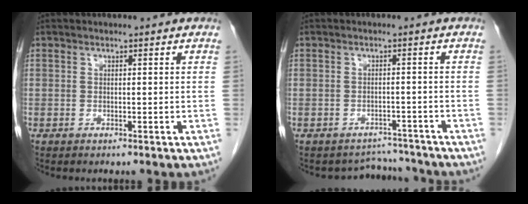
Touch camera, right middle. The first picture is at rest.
{"total": 3.8, "force": [-3.6, 0.9, -1.2], "torque": [0.013, 0.014, -0.045]}